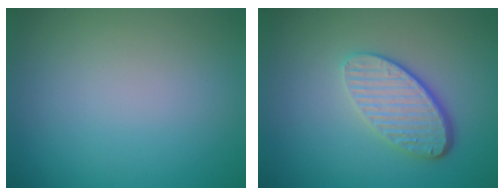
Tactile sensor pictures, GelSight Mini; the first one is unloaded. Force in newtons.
{"total": 4.6, "press": 3.3, "slide": 3.2}